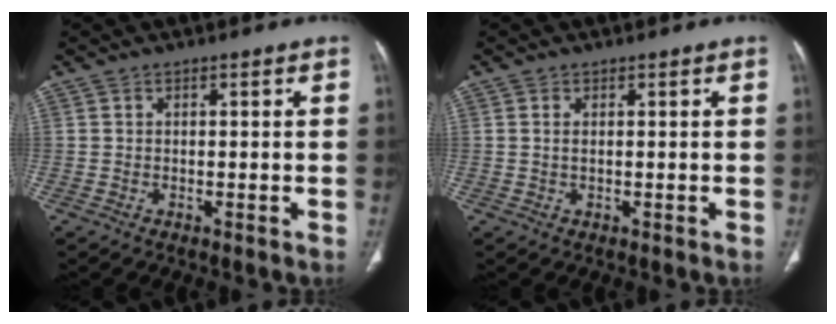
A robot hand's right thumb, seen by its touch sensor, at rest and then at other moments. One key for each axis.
{"total": 1.0, "fx": 0.3, "fy": 0.4, "fz": 0.9, "tx": -0.024, "ty": 0.003, "tz": 0.009}